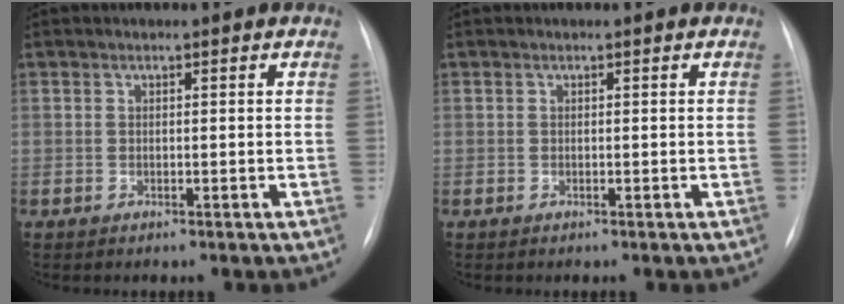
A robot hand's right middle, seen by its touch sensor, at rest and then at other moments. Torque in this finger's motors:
{"motor_torque": [-0.04, -0.03, 0.00, 0.00]}